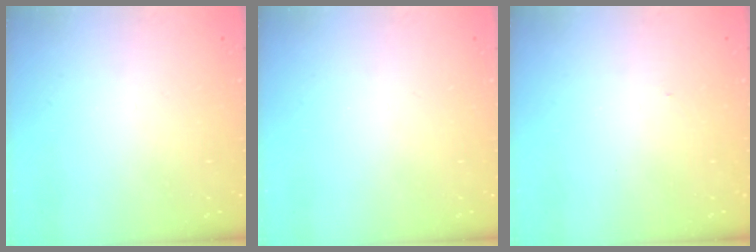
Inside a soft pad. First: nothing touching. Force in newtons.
{"total": 0.0}
{"total": 3.1, "press": 3.1, "slide": 0.5}